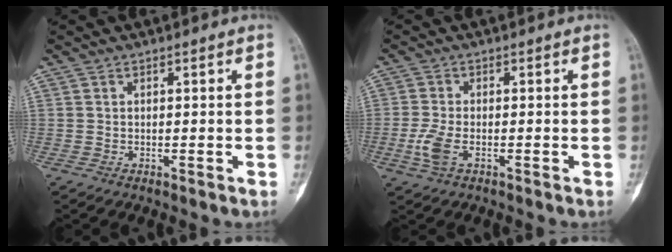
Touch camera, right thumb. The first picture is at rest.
{"total": 4.4, "force": [-1.5, 2.0, 3.6], "torque": [-0.094, 0.000, -0.028]}